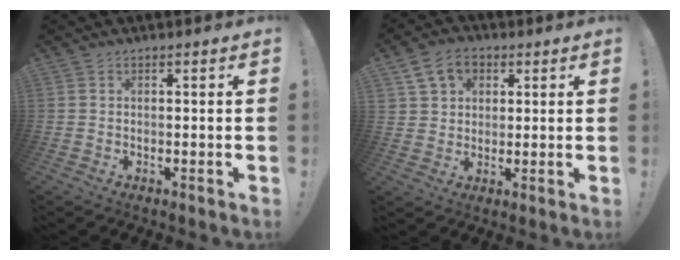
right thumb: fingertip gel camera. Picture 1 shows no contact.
{"total": 9.5, "force": [4.3, 7.3, 4.2], "torque": [-0.067, -0.006, 0.086]}